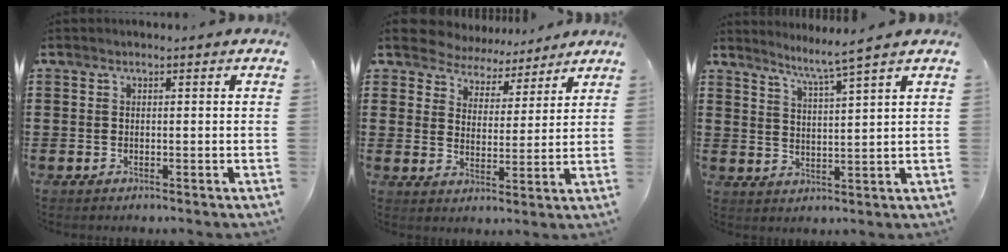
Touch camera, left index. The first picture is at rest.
{"total": 6.0, "force": [5.8, 1.4, -0.2], "torque": [-0.033, -0.037, 0.104]}
{"total": 3.8, "force": [3.3, -1.3, 1.4], "torque": [-0.040, -0.026, 0.050]}